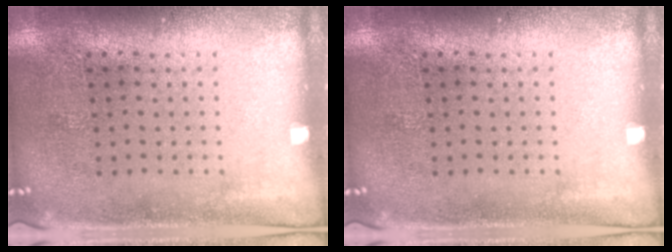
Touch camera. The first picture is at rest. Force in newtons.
{"total": 0.0}